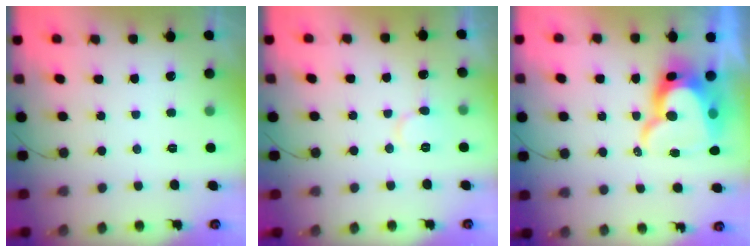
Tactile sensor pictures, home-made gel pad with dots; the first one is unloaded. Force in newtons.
{"total": 7.0, "press": 7.0, "slide": 0.6}
{"total": 17.8, "press": 17.7, "slide": 1.7}